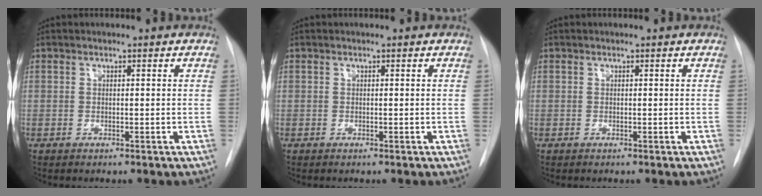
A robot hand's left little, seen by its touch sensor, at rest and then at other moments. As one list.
[{"total": 0.0}, {"total": 0.0}]